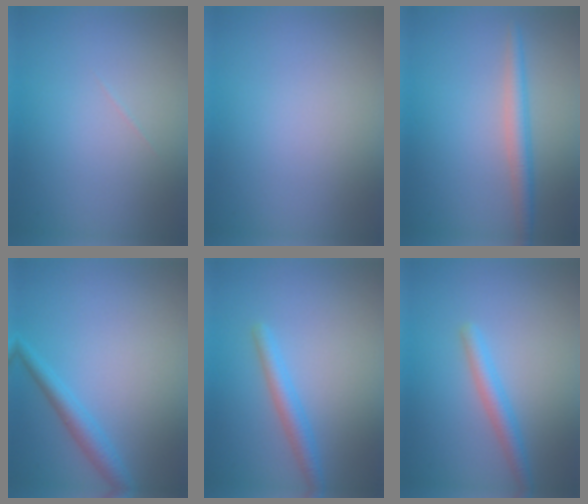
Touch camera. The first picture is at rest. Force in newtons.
{"total": 0.0}
{"total": 2.4, "press": 2.4, "slide": 0.1}
{"total": 2.2, "press": 2.2, "slide": 0.1}
{"total": 2.2, "press": 2.2, "slide": 0.1}
{"total": 2.1, "press": 2.1, "slide": 0.1}